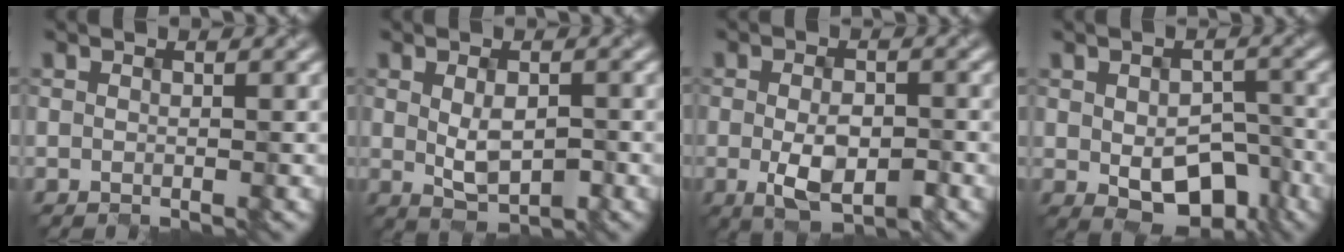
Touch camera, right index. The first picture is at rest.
{"total": 2.8, "force": [-0.6, 1.4, 2.4], "torque": [-0.047, -0.005, 0.002]}
{"total": 4.7, "force": [-1.7, 2.3, 3.8], "torque": [-0.072, -0.009, -0.020]}
{"total": 6.9, "force": [-2.3, 4.2, 4.9], "torque": [-0.087, -0.021, -0.019]}